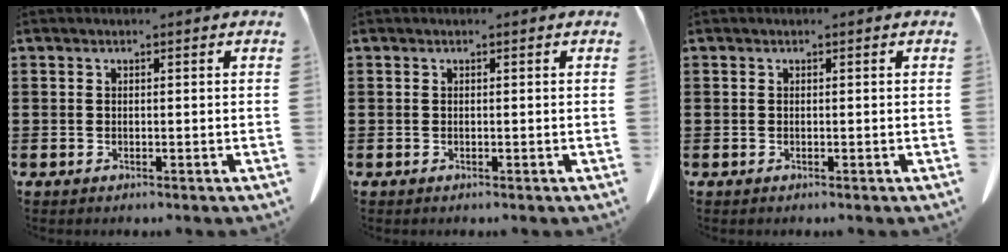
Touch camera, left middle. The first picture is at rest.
{"total": 0.0}
{"total": 0.0}